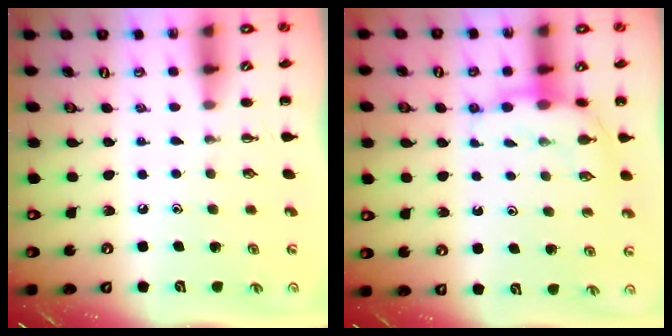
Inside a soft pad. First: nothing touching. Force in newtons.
{"total": 7.7, "press": 7.6, "slide": 1.1}